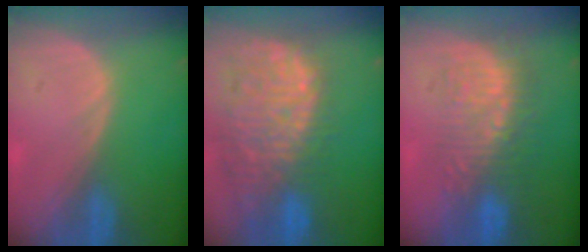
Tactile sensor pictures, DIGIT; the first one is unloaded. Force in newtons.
{"total": 13.8, "press": 11.6, "slide": 7.5}
{"total": 8.8, "press": 8.4, "slide": 2.5}